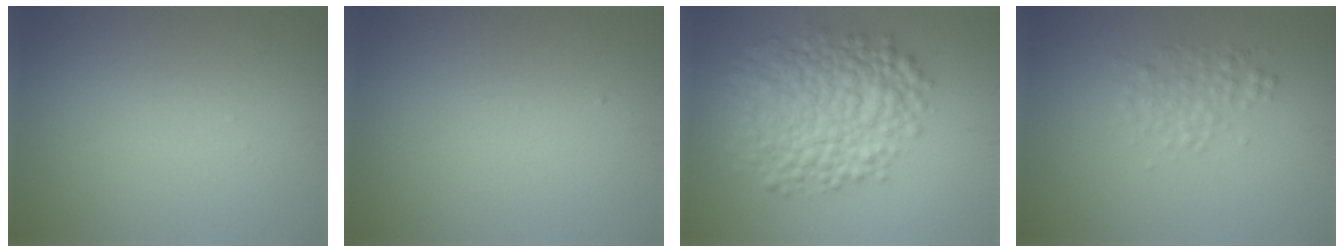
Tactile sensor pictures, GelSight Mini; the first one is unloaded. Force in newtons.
{"total": 0.0}
{"total": 8.0, "press": 8.0, "slide": 0.2}
{"total": 2.0, "press": 2.0, "slide": 0.1}